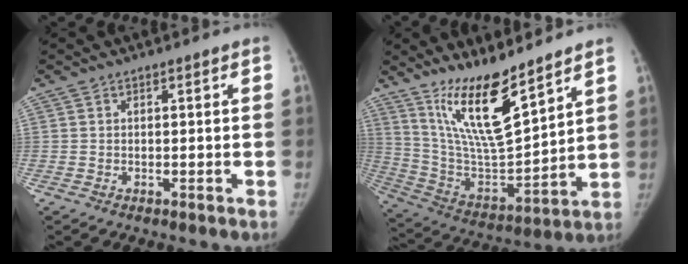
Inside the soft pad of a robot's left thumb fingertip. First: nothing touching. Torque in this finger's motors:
{"motor_torque": [0.75, 0.23, 1.56, -1.21, 0.13]}